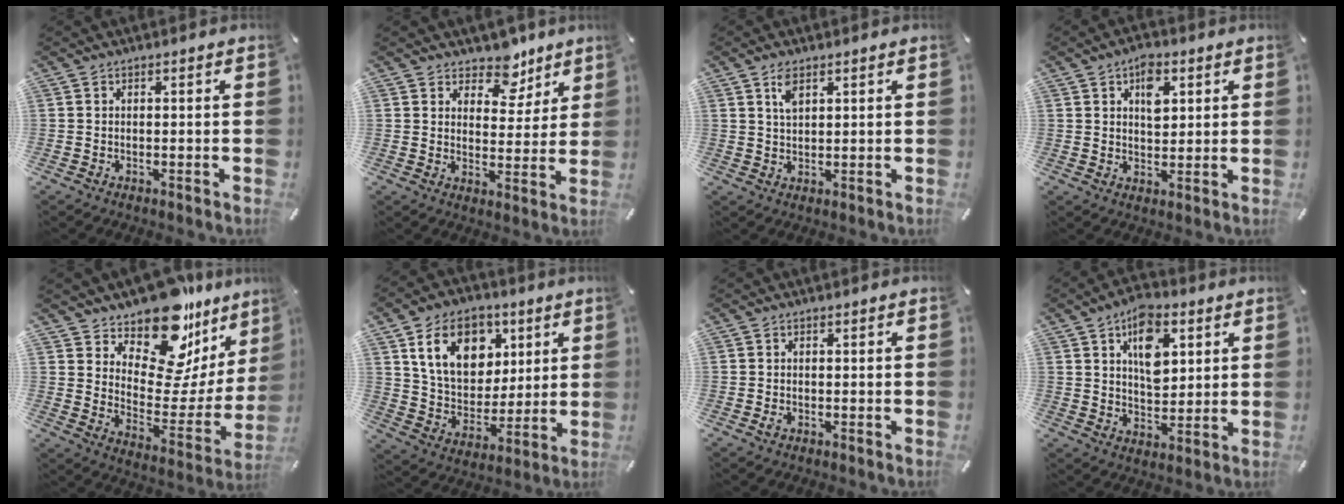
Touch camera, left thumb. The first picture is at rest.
{"total": 8.9, "force": [6.6, 5.5, 2.2], "torque": [-0.022, -0.052, 0.115]}
{"total": 3.6, "force": [2.0, 1.7, 2.4], "torque": [-0.046, -0.002, 0.035]}
{"total": 6.5, "force": [2.7, 4.2, 4.2], "torque": [-0.043, -0.010, 0.039]}
{"total": 17.8, "force": [14.2, 8.1, 7.1], "torque": [-0.107, -0.138, 0.244]}
{"total": 15.8, "force": [7.0, 11.8, 7.8], "torque": [-0.135, -0.011, 0.135]}
{"total": 0.8, "force": [-0.2, 0.5, 0.5], "torque": [-0.009, 0.000, -0.003]}
{"total": 11.3, "force": [4.9, 6.9, 7.4], "torque": [-0.102, -0.016, 0.085]}